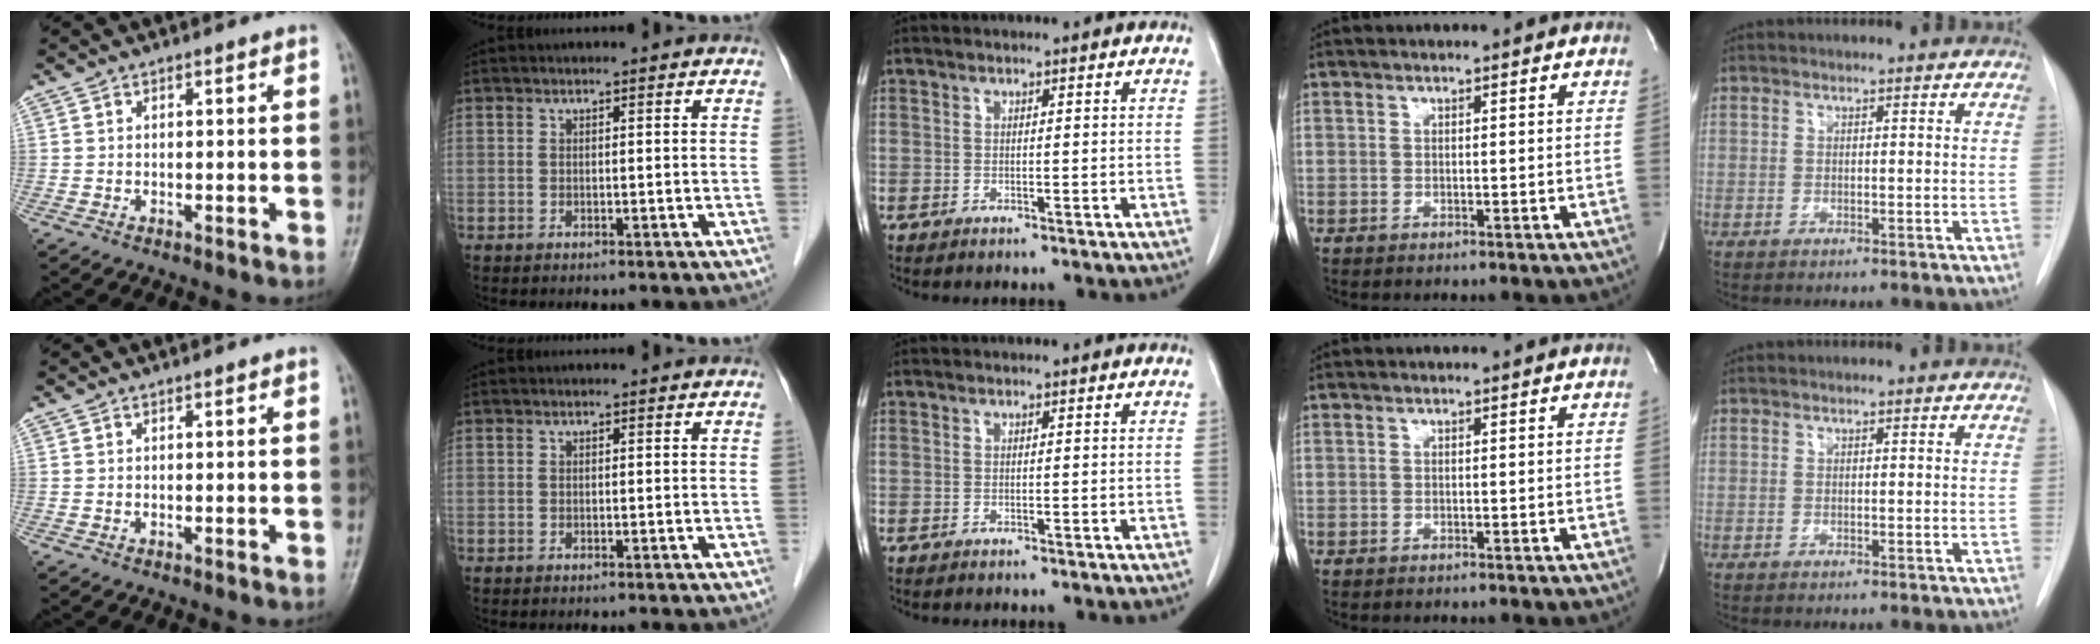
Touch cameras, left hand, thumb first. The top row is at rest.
{}